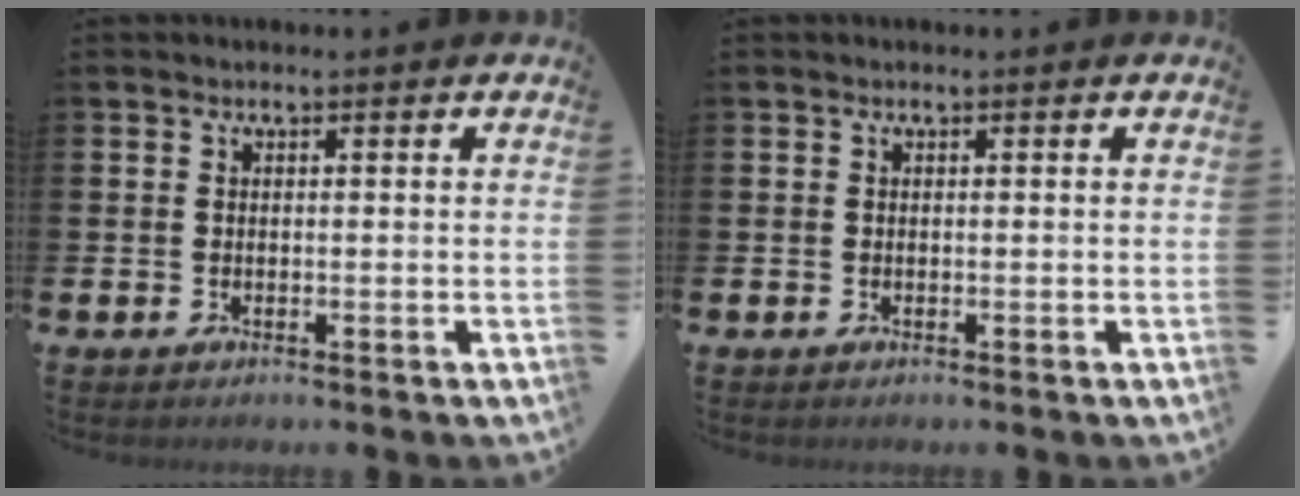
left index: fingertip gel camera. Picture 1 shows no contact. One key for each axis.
{"total": 0.0}